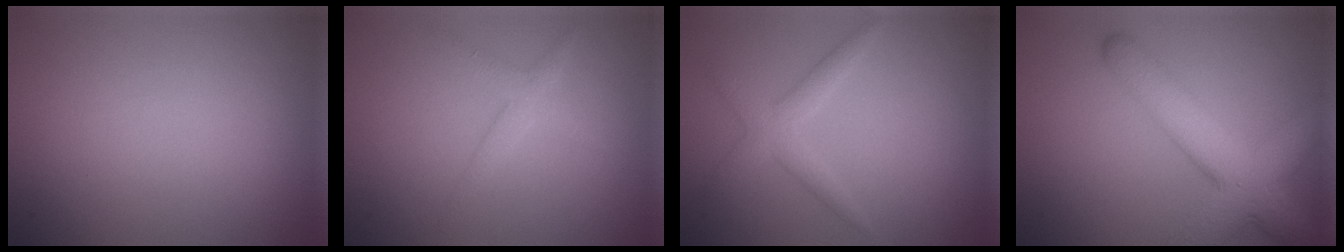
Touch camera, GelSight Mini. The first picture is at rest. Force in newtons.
{"total": 1.8, "press": 1.8, "slide": 0.1}
{"total": 2.4, "press": 2.4, "slide": 0.0}
{"total": 7.5, "press": 7.5, "slide": 0.2}